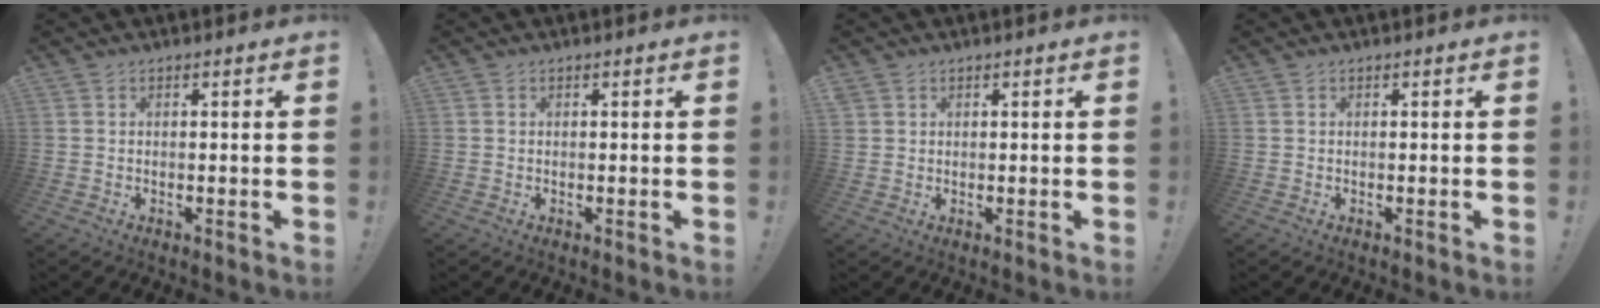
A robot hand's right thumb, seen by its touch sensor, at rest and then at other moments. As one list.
[{"total": 0.0}, {"total": 1.5, "force": [1.0, 1.2, 0.2], "torque": [-0.001, -0.001, 0.019]}, {"total": 0.0}]